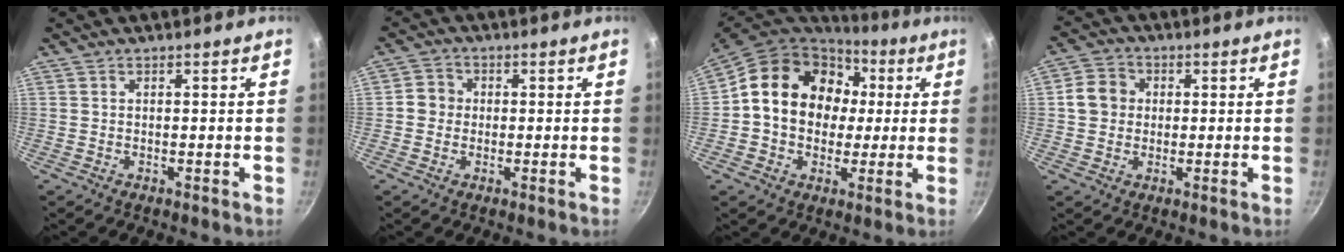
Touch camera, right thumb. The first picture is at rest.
{"total": 3.7, "force": [-0.2, 3.5, 1.3], "torque": [-0.004, 0.008, -0.015]}
{"total": 18.6, "force": [2.7, 15.1, 10.5], "torque": [-0.148, 0.030, 0.037]}
{"total": 6.1, "force": [0.6, 5.4, 2.7], "torque": [-0.024, 0.010, -0.002]}